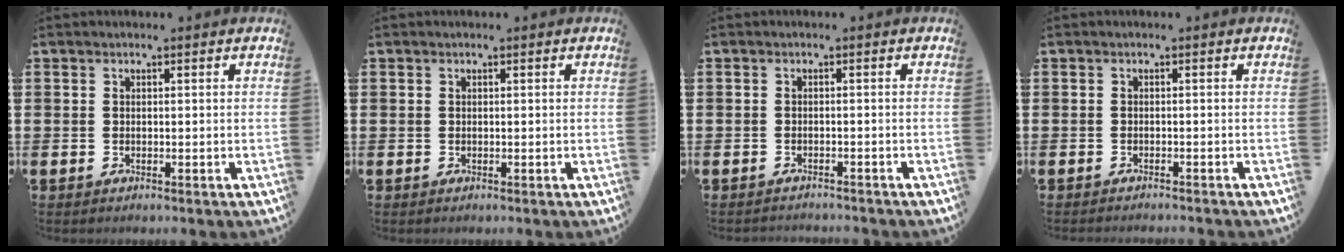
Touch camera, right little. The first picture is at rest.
{"total": 0.0}
{"total": 0.9, "force": [-0.9, 0.0, -0.1], "torque": [0.000, 0.002, -0.020]}
{"total": 0.6, "force": [-0.6, -0.1, 0.0], "torque": [0.001, -0.001, -0.014]}